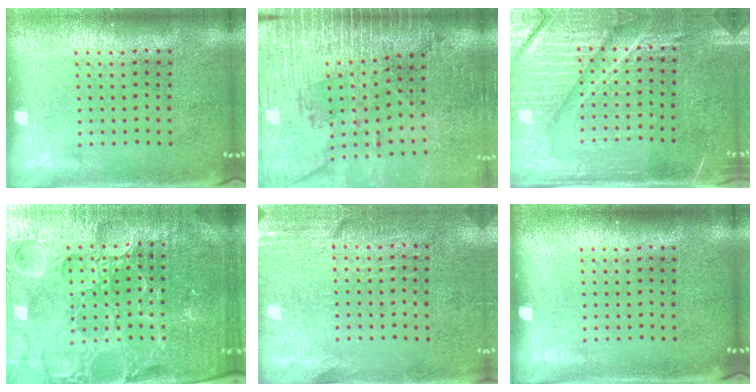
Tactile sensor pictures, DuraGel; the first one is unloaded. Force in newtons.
{"total": 3.0, "press": 3.0, "slide": 0.5}
{"total": 4.6, "press": 4.2, "slide": 1.6}
{"total": 5.5, "press": 5.1, "slide": 2.1}
{"total": 2.8, "press": 2.4, "slide": 1.4}
{"total": 0.0}